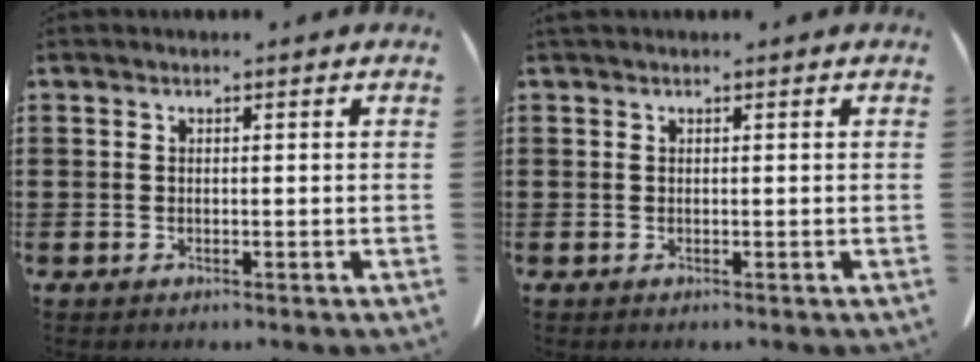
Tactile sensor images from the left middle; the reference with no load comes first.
{"total": 0.0}